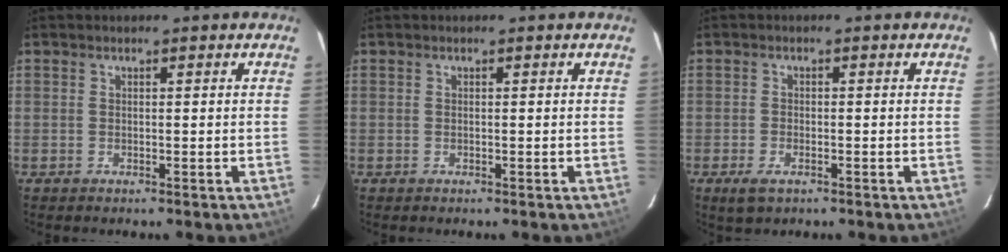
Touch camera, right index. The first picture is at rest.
{"total": 0.0}
{"total": 3.3, "force": [-1.9, 1.6, 2.2], "torque": [-0.049, -0.009, -0.034]}